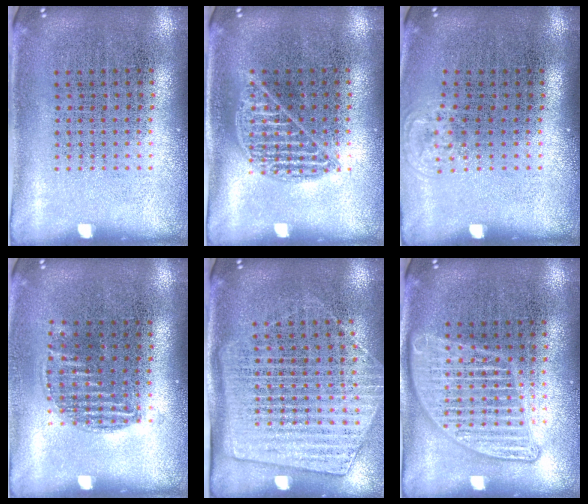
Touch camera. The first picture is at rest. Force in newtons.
{"total": 1.0, "press": 1.0, "slide": 0.1}
{"total": 0.6, "press": 0.5, "slide": 0.3}
{"total": 0.9, "press": 0.8, "slide": 0.3}
{"total": 1.7, "press": 1.5, "slide": 0.8}
{"total": 2.8, "press": 2.8, "slide": 0.3}